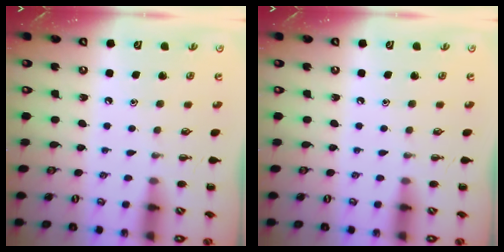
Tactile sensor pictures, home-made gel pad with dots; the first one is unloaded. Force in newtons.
{"total": 0.0}